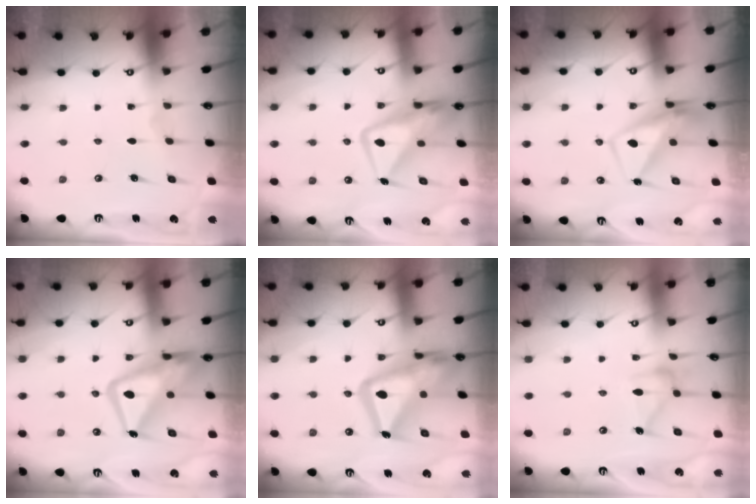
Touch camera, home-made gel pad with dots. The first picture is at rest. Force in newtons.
{"total": 14.0, "press": 13.9, "slide": 1.4}
{"total": 9.2, "press": 9.0, "slide": 1.6}
{"total": 15.5, "press": 15.5, "slide": 1.4}
{"total": 21.0, "press": 20.9, "slide": 1.8}
{"total": 14.2, "press": 14.2, "slide": 0.6}